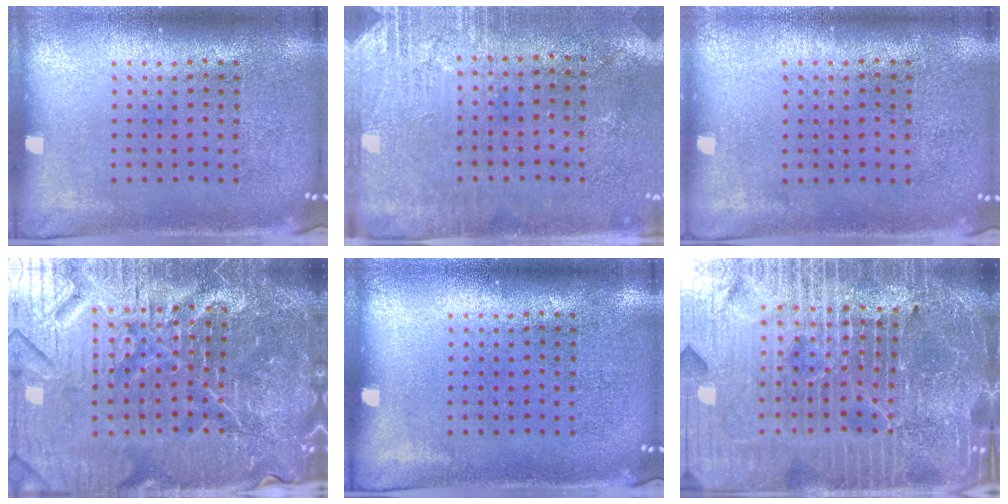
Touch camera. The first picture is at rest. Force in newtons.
{"total": 2.7, "press": 2.3, "slide": 1.4}
{"total": 0.0}
{"total": 7.3, "press": 6.5, "slide": 3.4}
{"total": 0.0}
{"total": 6.7, "press": 5.9, "slide": 3.1}